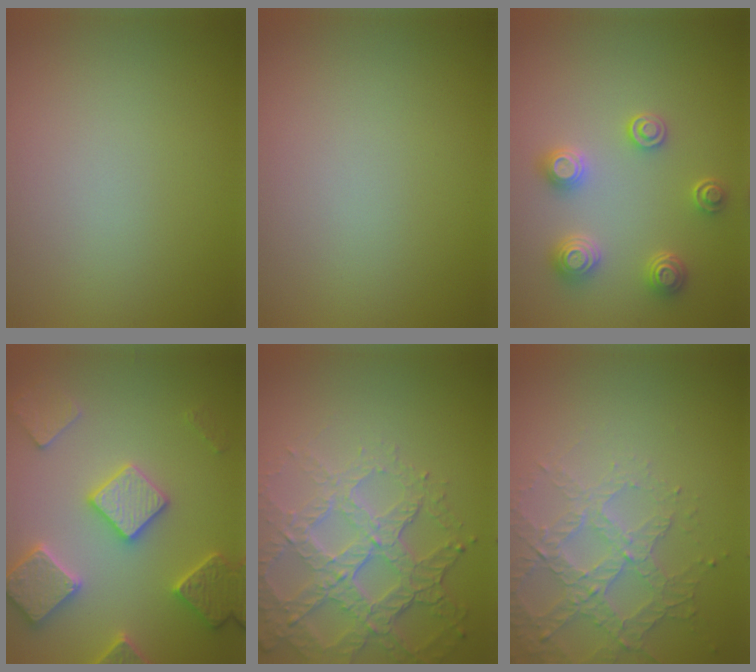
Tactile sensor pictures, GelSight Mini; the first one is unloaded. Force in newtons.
{"total": 0.0}
{"total": 3.3, "press": 3.1, "slide": 1.3}
{"total": 5.8, "press": 5.7, "slide": 1.4}
{"total": 6.7, "press": 4.9, "slide": 4.5}
{"total": 4.1, "press": 3.2, "slide": 2.5}